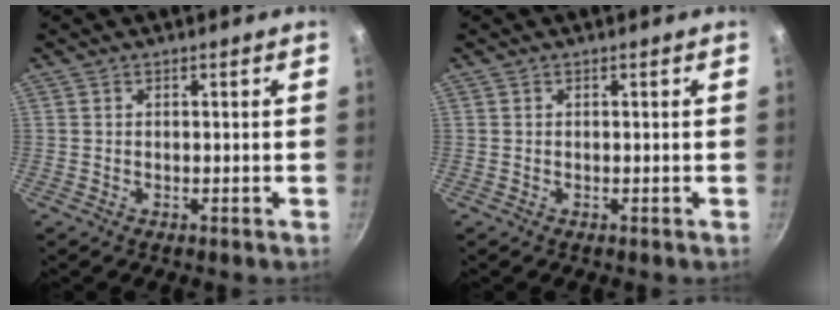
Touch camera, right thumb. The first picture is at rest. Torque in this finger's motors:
{"motor_torque": [0.00, -0.05, 0.16, 0.27, -0.01]}